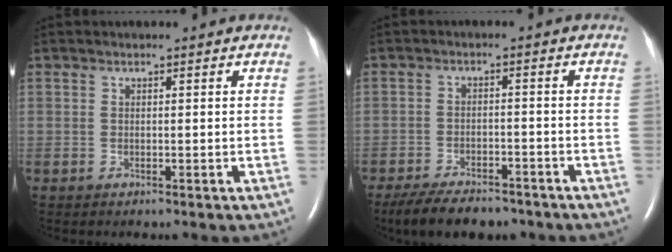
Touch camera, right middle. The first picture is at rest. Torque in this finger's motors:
{"motor_torque": [0.29, -0.26, 0.07, 0.03]}